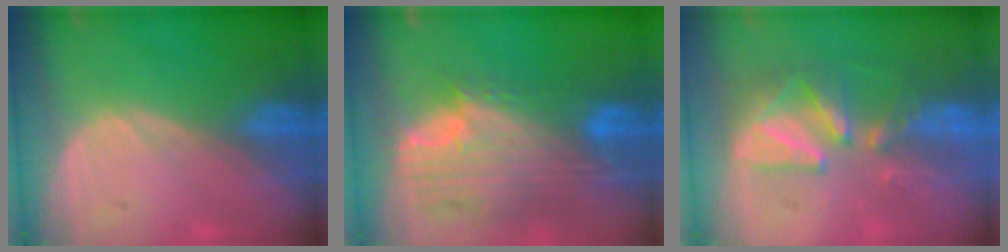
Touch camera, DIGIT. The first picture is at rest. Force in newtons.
{"total": 12.0, "press": 10.2, "slide": 6.3}
{"total": 8.4, "press": 7.7, "slide": 3.4}